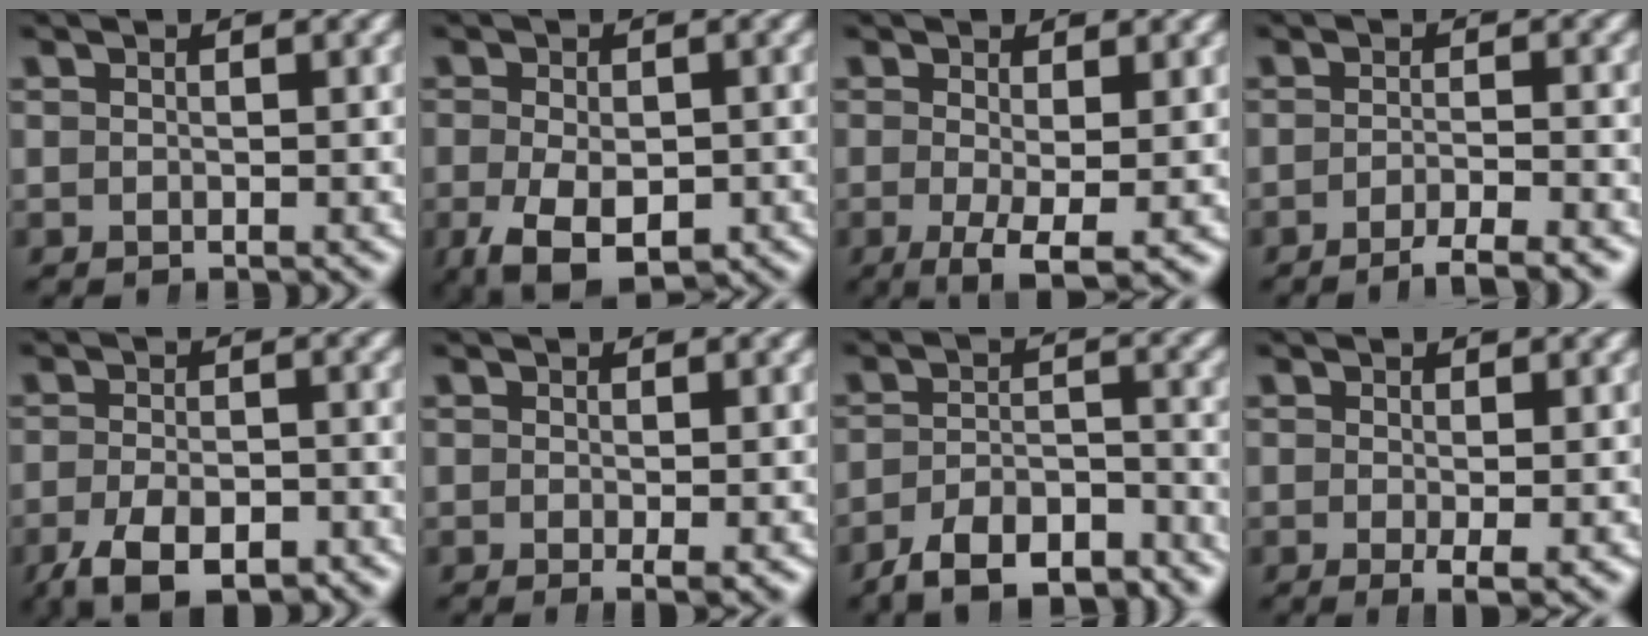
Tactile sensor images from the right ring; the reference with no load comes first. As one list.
[{"total": 8.5, "force": [-4.6, 5.0, 5.2], "torque": [-0.120, -0.063, -0.040]}, {"total": 5.0, "force": [-2.7, 1.5, 4.0], "torque": [-0.080, -0.044, -0.024]}, {"total": 3.8, "force": [-3.3, 0.6, 1.9], "torque": [-0.024, -0.007, -0.055]}, {"total": 6.6, "force": [-4.2, 3.1, 4.0], "torque": [-0.068, -0.027, -0.055]}, {"total": 1.5, "force": [-0.4, 0.2, 1.5], "torque": [-0.020, -0.010, -0.002]}, {"total": 7.2, "force": [-6.2, 2.8, 2.6], "torque": [-0.034, -0.021, -0.096]}, {"total": 2.4, "force": [-0.9, 0.5, 2.1], "torque": [-0.032, -0.015, -0.009]}]